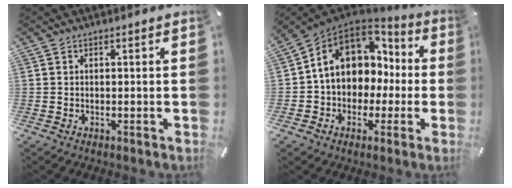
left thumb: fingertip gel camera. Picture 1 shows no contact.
{"total": 11.6, "force": [2.9, 9.9, 5.2], "torque": [-0.119, -0.013, 0.060]}